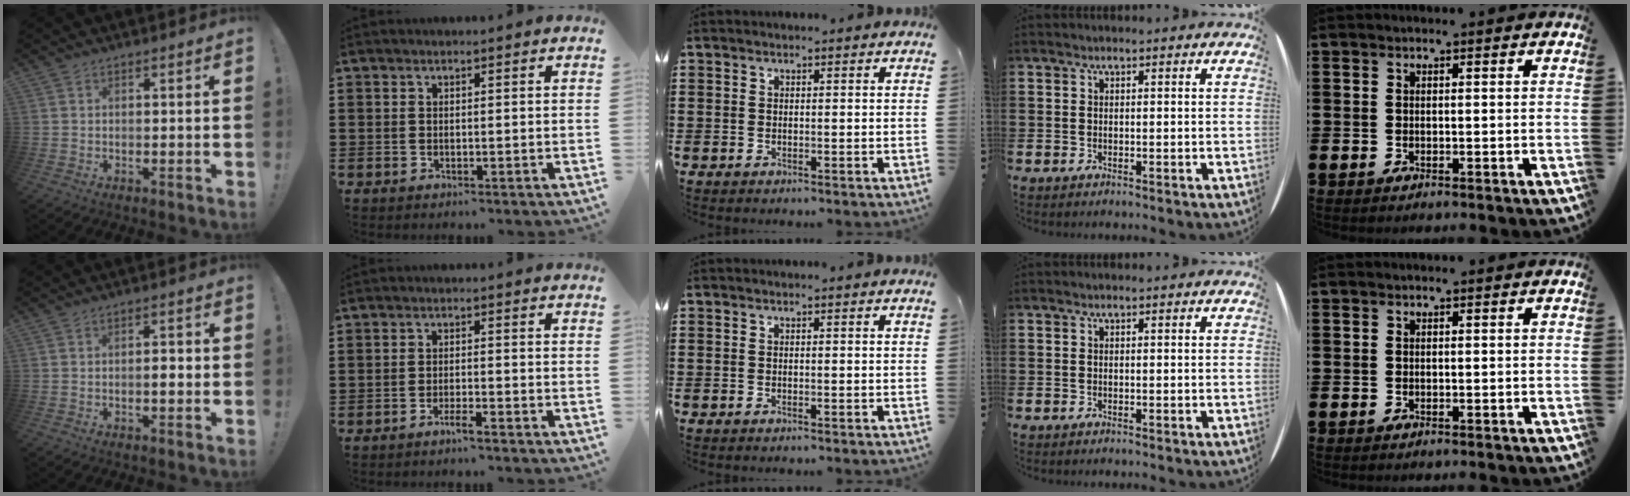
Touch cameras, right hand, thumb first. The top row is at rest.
{"thumb": {"total": 2.5, "force": [-0.7, 0.7, 2.3], "torque": [-0.027, -0.002, -0.017]}, "index": {"total": 1.9, "force": [-1.5, 0.0, 1.1], "torque": [-0.020, 0.000, -0.027]}}